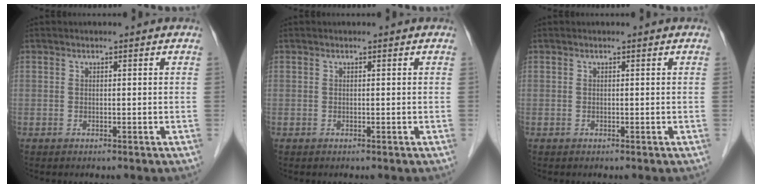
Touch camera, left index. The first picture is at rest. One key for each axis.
{"total": 0.0}
{"total": 0.0}